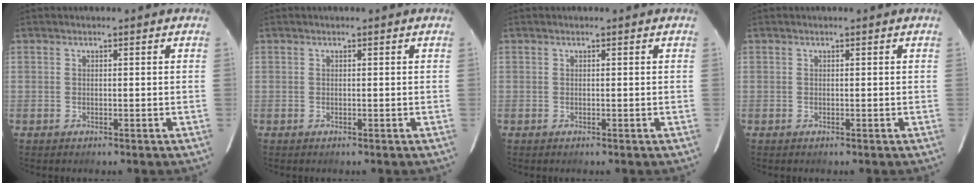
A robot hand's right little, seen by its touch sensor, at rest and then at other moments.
{"total": 0.0}
{"total": 0.0}
{"total": 0.0}